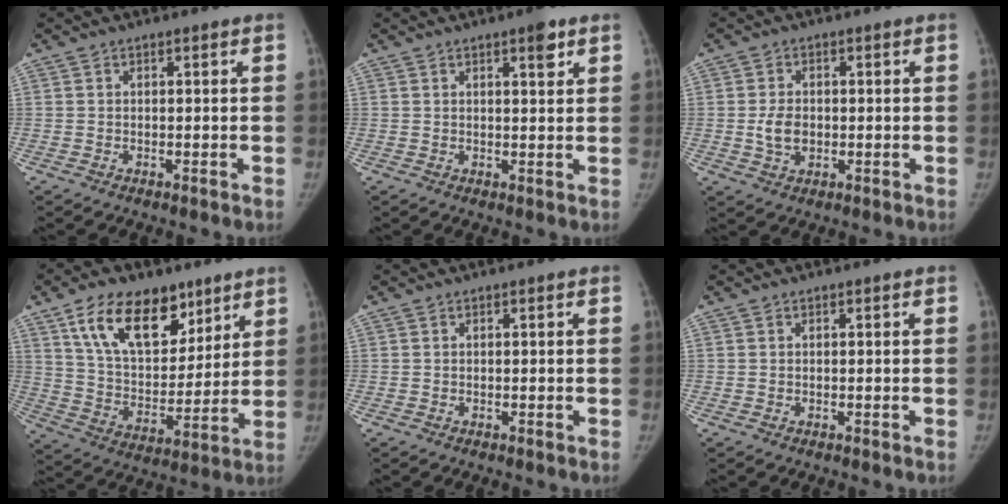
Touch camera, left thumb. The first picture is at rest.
{"total": 3.3, "force": [1.9, 0.9, 2.5], "torque": [-0.028, -0.009, 0.025]}
{"total": 4.6, "force": [-0.3, 3.4, 3.1], "torque": [-0.047, 0.000, -0.002]}
{"total": 19.0, "force": [11.0, 10.8, 11.0], "torque": [-0.139, -0.047, 0.194]}
{"total": 0.0}
{"total": 0.0}